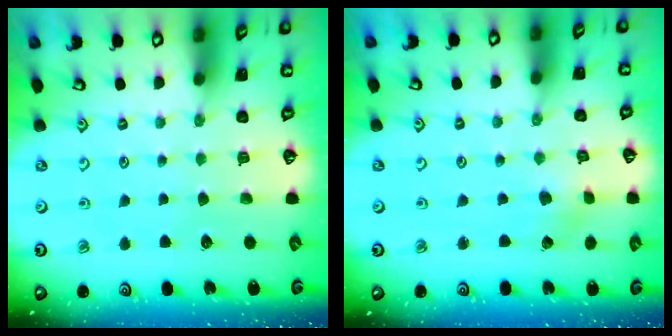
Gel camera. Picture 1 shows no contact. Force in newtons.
{"total": 1.8, "press": 1.8, "slide": 0.3}